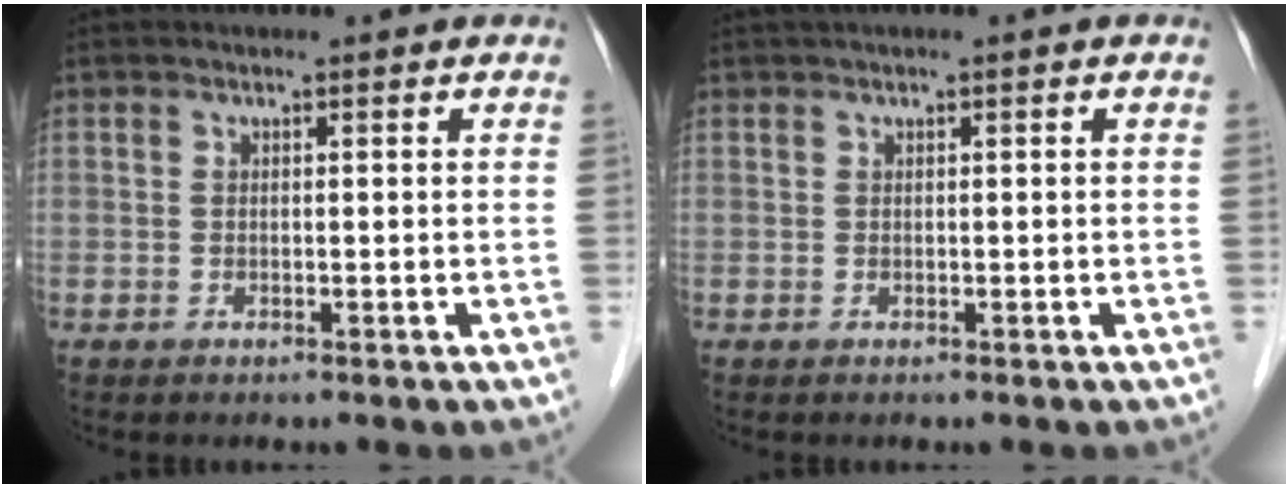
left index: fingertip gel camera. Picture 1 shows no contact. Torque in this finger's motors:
{"motor_torque": [0.86, -0.76, 0.20, 0.11]}